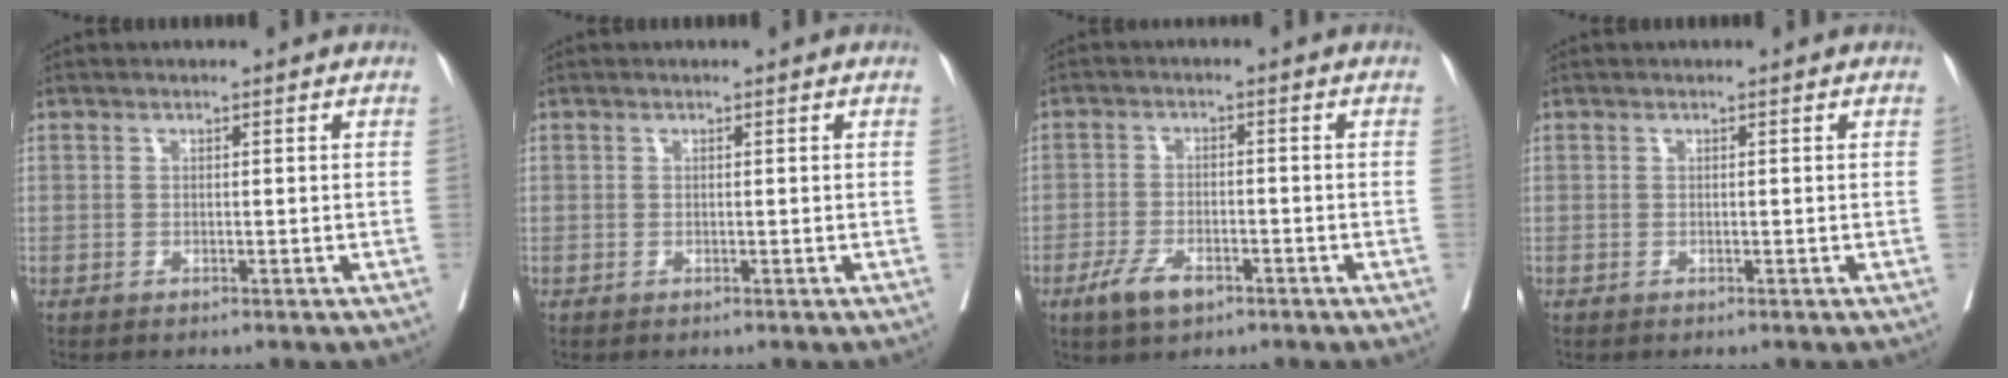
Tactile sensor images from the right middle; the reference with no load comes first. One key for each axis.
{"total": 0.0}
{"total": 5.0, "fx": -3.0, "fy": 2.1, "fz": 3.4, "tx": -0.070, "ty": -0.003, "tz": -0.051}
{"total": 0.0}